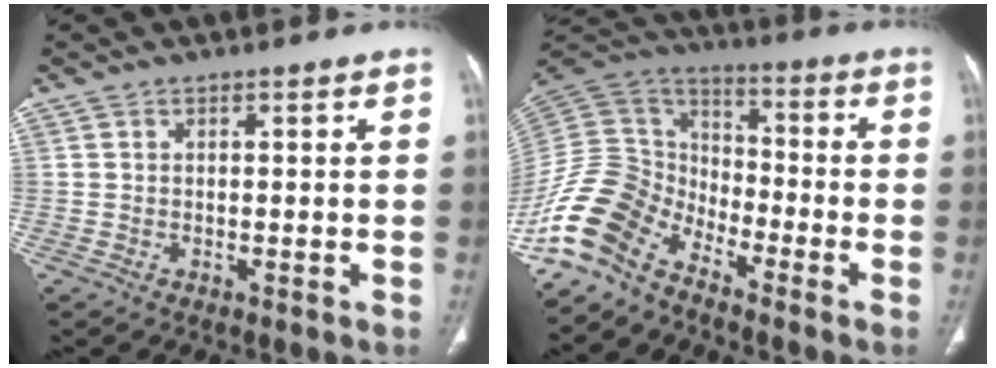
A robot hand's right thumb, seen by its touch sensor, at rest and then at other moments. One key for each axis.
{"total": 15.1, "fx": -11.1, "fy": 8.0, "fz": 6.4, "tx": -0.125, "ty": 0.084, "tz": -0.228}